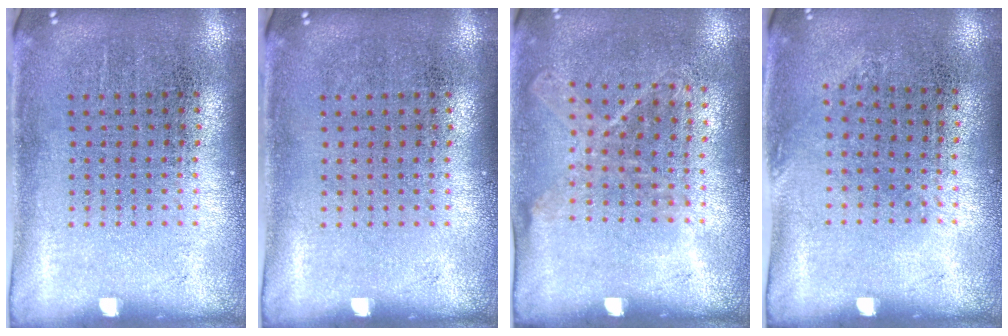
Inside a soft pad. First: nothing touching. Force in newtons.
{"total": 0.0}
{"total": 1.1, "press": 0.9, "slide": 0.6}
{"total": 0.9, "press": 0.7, "slide": 0.6}